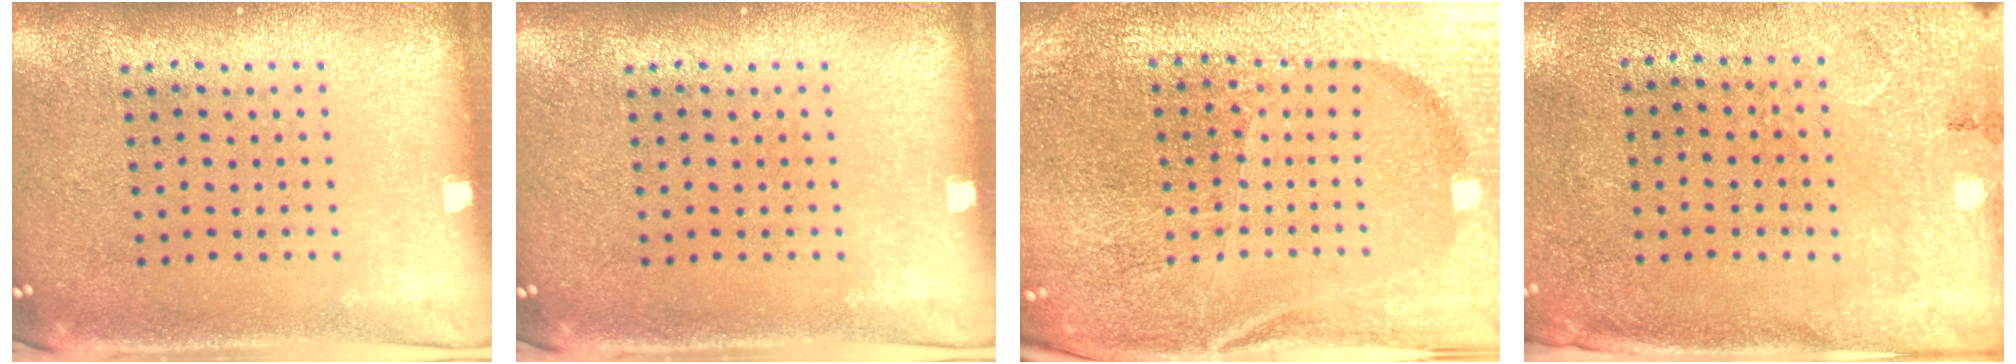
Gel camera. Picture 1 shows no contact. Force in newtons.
{"total": 0.0}
{"total": 4.6, "press": 4.3, "slide": 1.4}
{"total": 2.7, "press": 2.2, "slide": 1.5}